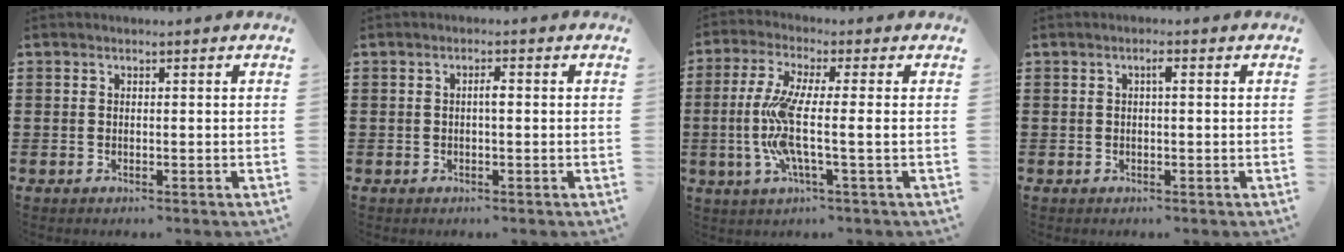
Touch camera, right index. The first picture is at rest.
{"total": 1.5, "force": [-0.1, 0.3, 1.4], "torque": [-0.027, 0.001, -0.003]}
{"total": 8.8, "force": [-1.1, 1.0, 8.7], "torque": [-0.202, -0.024, -0.032]}
{"total": 1.3, "force": [0.2, 0.2, 1.3], "torque": [-0.025, 0.003, 0.001]}